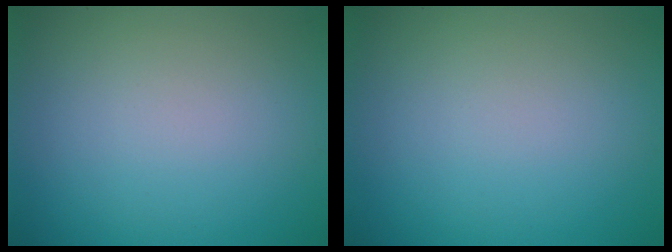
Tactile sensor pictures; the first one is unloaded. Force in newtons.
{"total": 0.0}